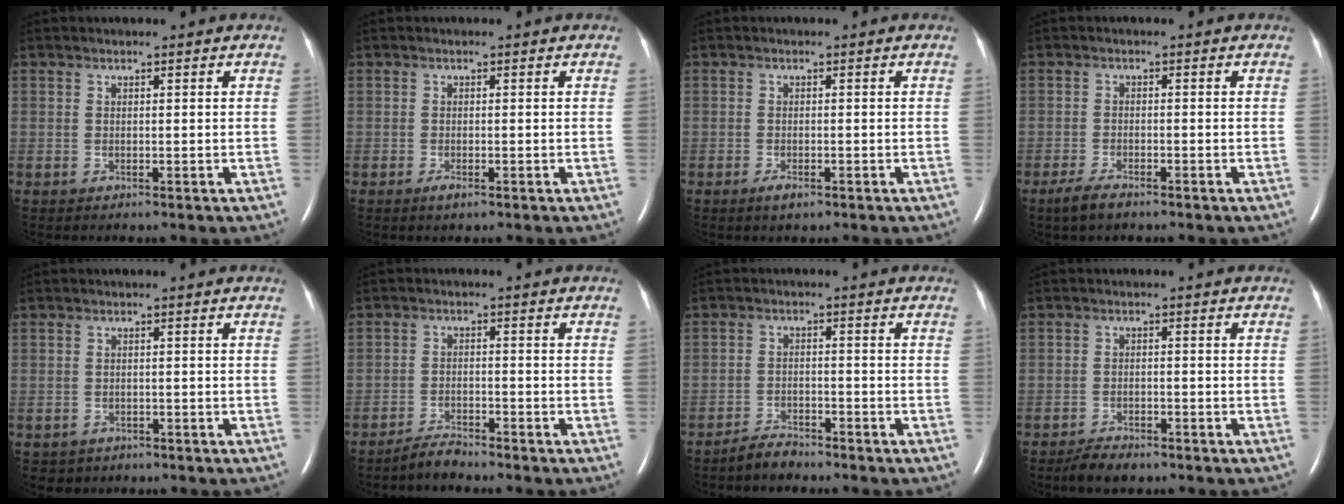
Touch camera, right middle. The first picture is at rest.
{"total": 1.1, "force": [-0.7, 0.3, 0.9], "torque": [-0.021, -0.003, -0.010]}
{"total": 1.6, "force": [-1.0, 0.5, 1.2], "torque": [-0.028, -0.003, -0.016]}
{"total": 3.0, "force": [-2.3, 0.8, 1.9], "torque": [-0.050, -0.007, -0.042]}
{"total": 0.0}
{"total": 2.6, "force": [-2.6, 0.1, 0.3], "torque": [-0.008, -0.010, -0.048]}
{"total": 2.8, "force": [-2.7, 0.6, 0.3], "torque": [-0.011, -0.005, -0.050]}
{"total": 3.2, "force": [-2.7, 1.1, 1.4], "torque": [-0.032, -0.003, -0.045]}